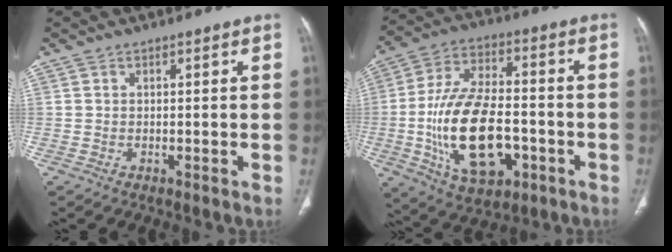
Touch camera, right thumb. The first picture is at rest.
{"total": 20.2, "force": [-4.8, 10.9, 16.3], "torque": [-0.289, 0.021, -0.070]}